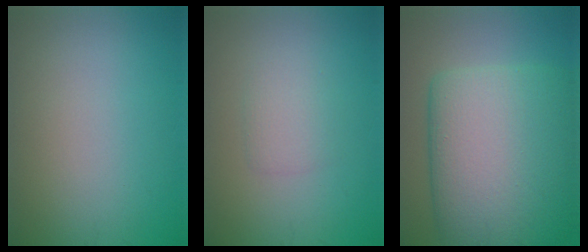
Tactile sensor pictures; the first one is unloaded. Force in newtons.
{"total": 1.6, "press": 1.6, "slide": 0.1}
{"total": 13.8, "press": 13.8, "slide": 0.9}